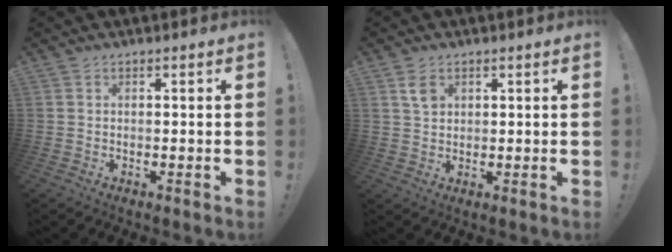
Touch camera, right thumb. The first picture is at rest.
{"total": 3.8, "force": [1.8, 2.6, 2.1], "torque": [-0.022, -0.006, 0.030]}